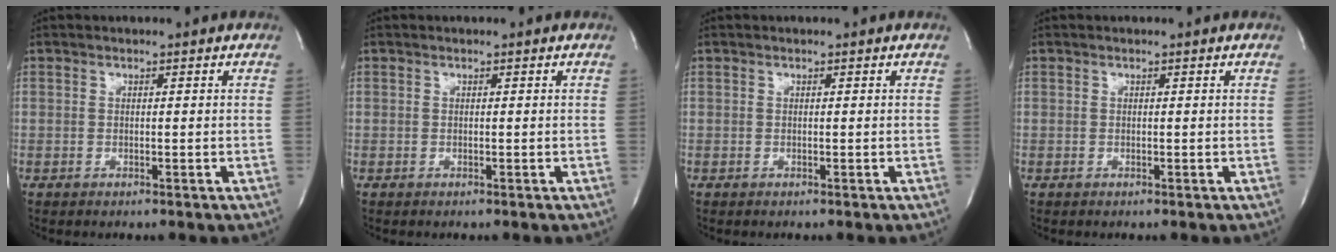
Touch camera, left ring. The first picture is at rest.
{"total": 0.0}
{"total": 0.0}
{"total": 0.0}